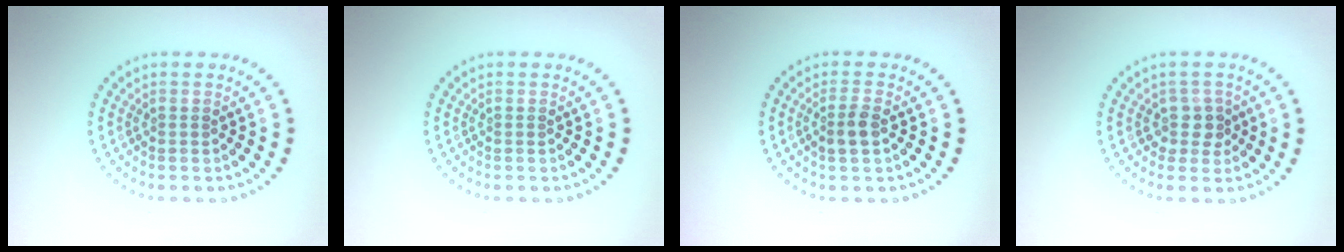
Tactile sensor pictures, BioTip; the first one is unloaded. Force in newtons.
{"total": 0.0}
{"total": 2.0, "press": 1.9, "slide": 0.7}
{"total": 2.1, "press": 1.7, "slide": 1.2}